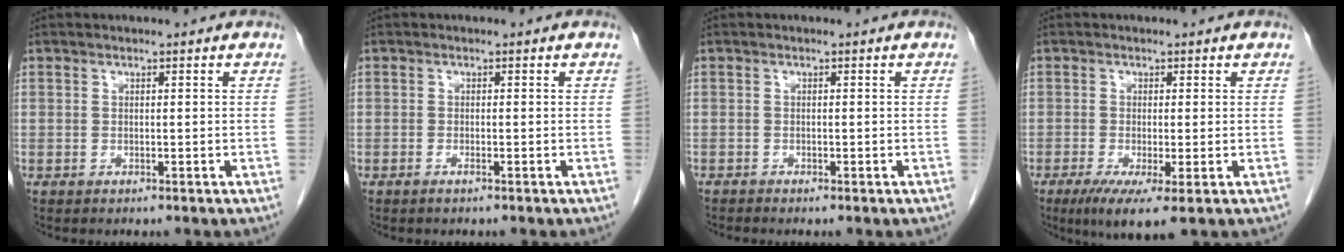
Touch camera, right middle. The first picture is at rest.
{"total": 0.7, "force": [-0.5, 0.0, 0.5], "torque": [-0.012, 0.000, -0.009]}
{"total": 0.5, "force": [-0.5, -0.1, 0.1], "torque": [-0.004, -0.001, -0.012]}
{"total": 6.1, "force": [-2.9, 0.8, 5.4], "torque": [-0.088, -0.017, -0.044]}